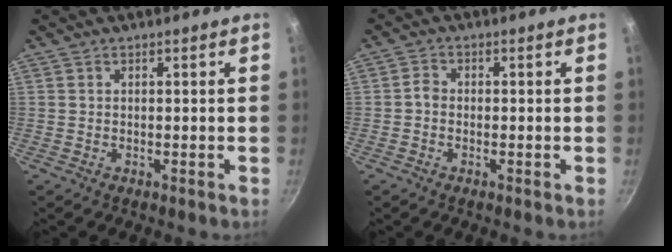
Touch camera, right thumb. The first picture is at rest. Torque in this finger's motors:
{"motor_torque": [0.12, 0.09, 0.31, 0.04, -0.03]}